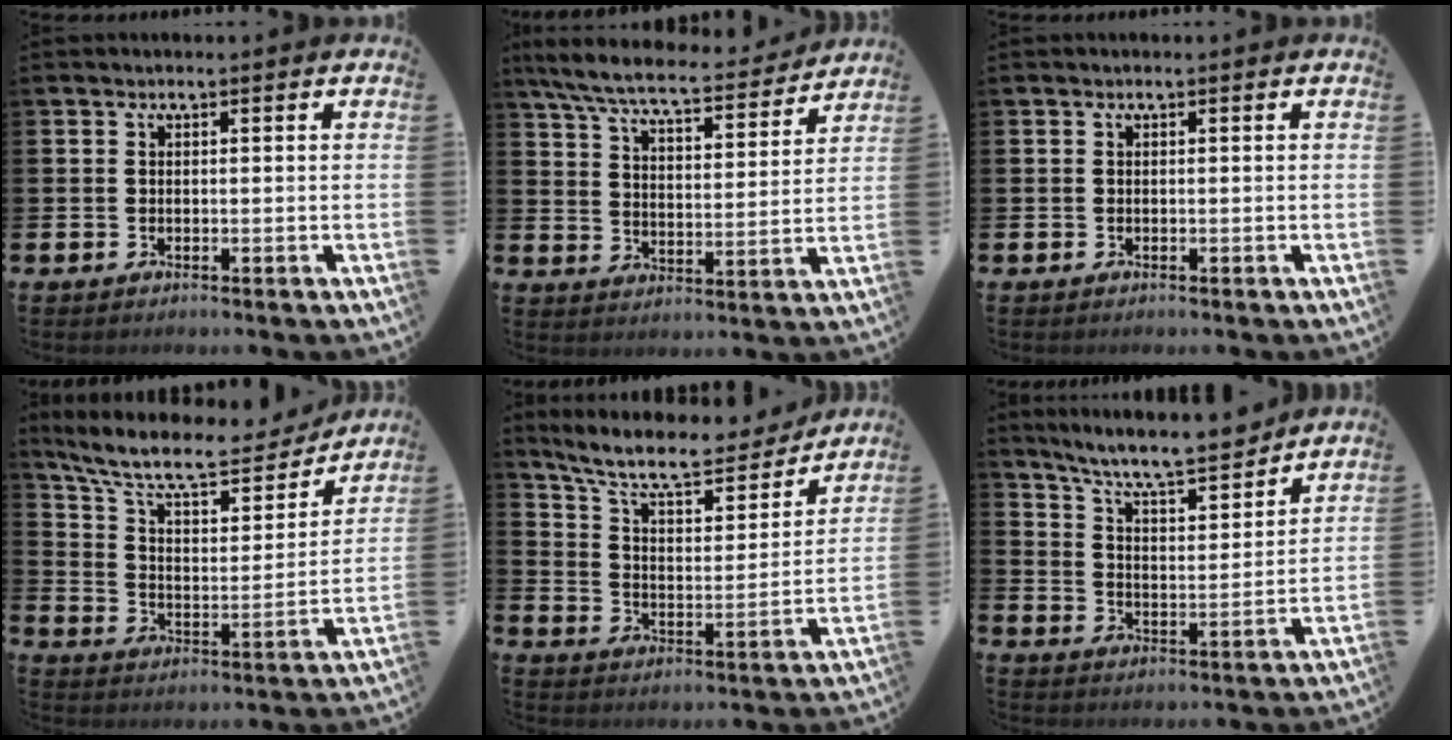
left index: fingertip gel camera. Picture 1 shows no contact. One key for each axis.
{"total": 8.0, "fx": 7.3, "fy": 1.0, "fz": 3.1, "tx": -0.095, "ty": -0.046, "tz": 0.126}
{"total": 0.0}
{"total": 11.3, "fx": 9.7, "fy": 3.2, "fz": 4.8, "tx": -0.124, "ty": -0.059, "tz": 0.166}
{"total": 9.7, "fx": 8.6, "fy": 2.4, "fz": 3.8, "tx": -0.110, "ty": -0.054, "tz": 0.147}
{"total": 8.5, "fx": 7.9, "fy": 0.9, "fz": 3.0, "tx": -0.087, "ty": -0.060, "tz": 0.136}